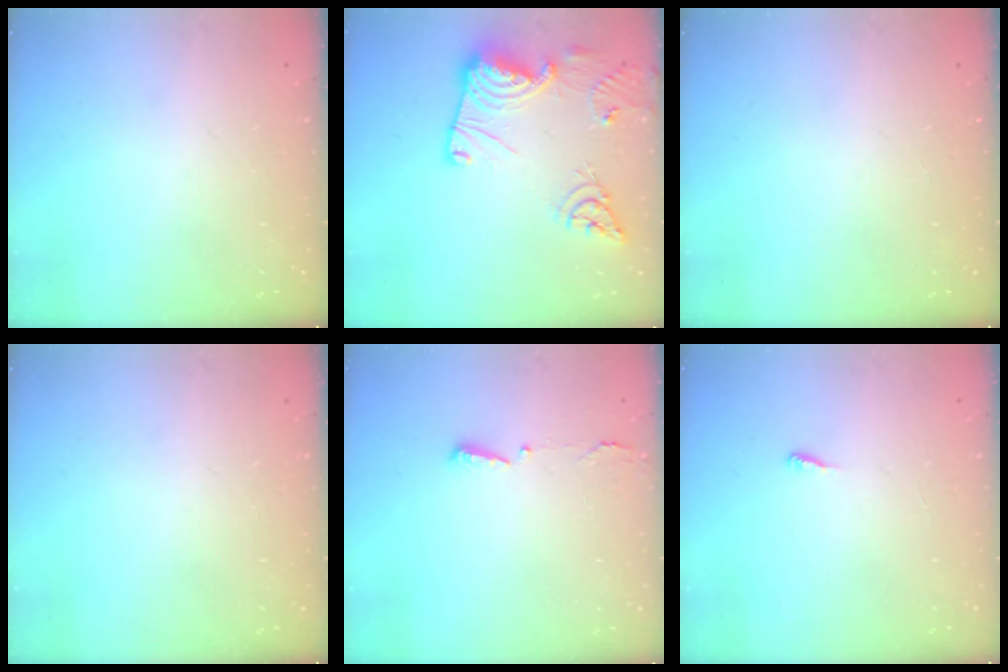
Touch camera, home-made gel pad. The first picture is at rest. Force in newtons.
{"total": 18.1, "press": 18.0, "slide": 1.7}
{"total": 0.0}
{"total": 0.0}
{"total": 2.9, "press": 2.8, "slide": 0.6}
{"total": 4.1, "press": 4.0, "slide": 0.5}